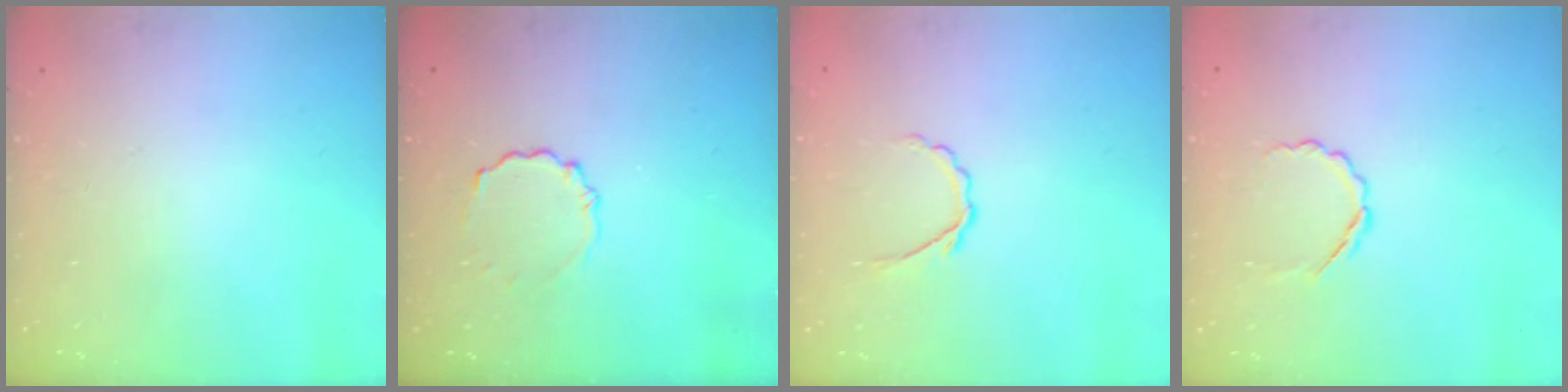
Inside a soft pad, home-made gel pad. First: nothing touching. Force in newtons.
{"total": 3.5, "press": 3.3, "slide": 1.2}
{"total": 3.2, "press": 3.1, "slide": 0.9}
{"total": 3.5, "press": 3.3, "slide": 1.1}